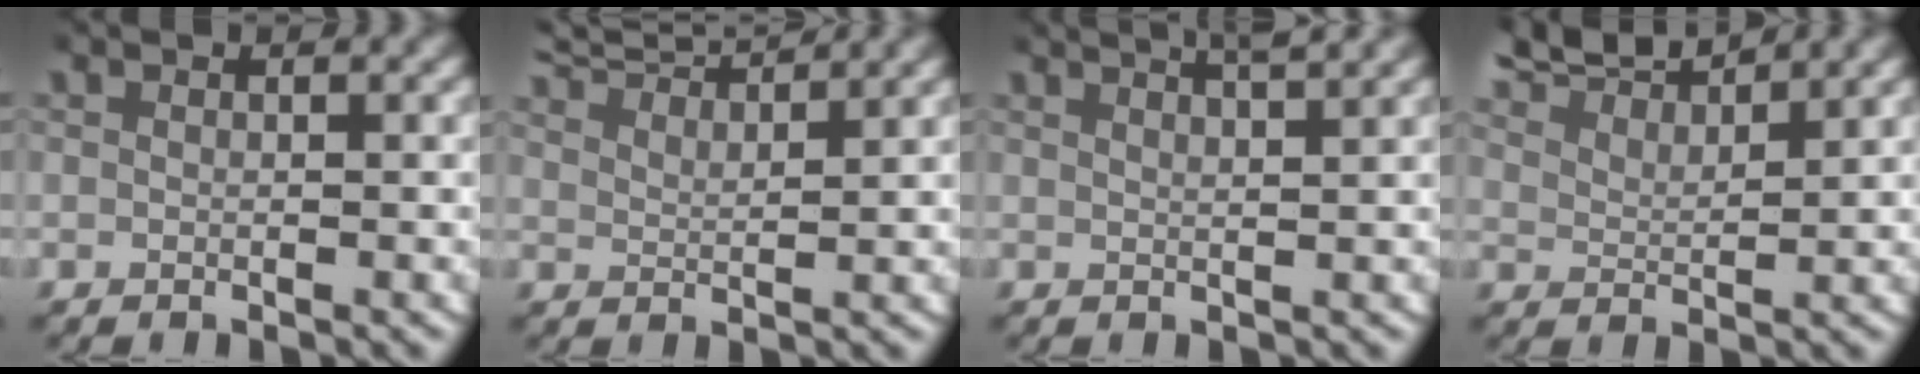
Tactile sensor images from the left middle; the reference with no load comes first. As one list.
[{"total": 6.6, "force": [6.0, 1.3, 2.2], "torque": [-0.042, 0.016, 0.097]}, {"total": 5.6, "force": [4.2, 1.9, 3.2], "torque": [-0.045, 0.014, 0.061]}, {"total": 6.2, "force": [5.6, 1.4, 2.3], "torque": [-0.058, 0.010, 0.094]}]